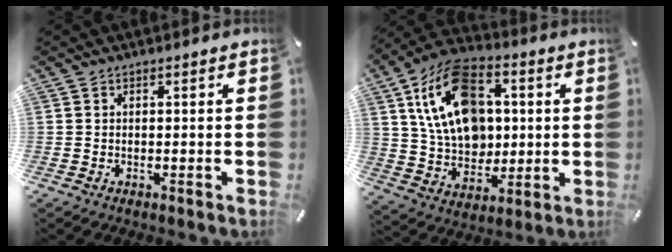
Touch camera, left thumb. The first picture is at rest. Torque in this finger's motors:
{"motor_torque": [2.50, 2.51, 1.54, -1.24, 0.58]}